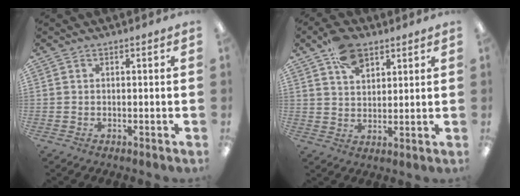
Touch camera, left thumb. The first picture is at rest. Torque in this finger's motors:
{"motor_torque": [1.11, 0.79, 1.00, -0.51, 0.04]}